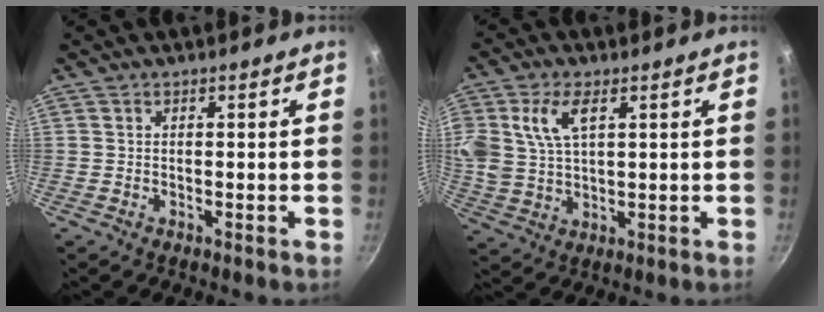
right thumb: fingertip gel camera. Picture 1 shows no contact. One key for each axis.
{"total": 10.1, "fx": 3.7, "fy": 5.8, "fz": 7.4, "tx": -0.143, "ty": 0.000, "tz": 0.073}